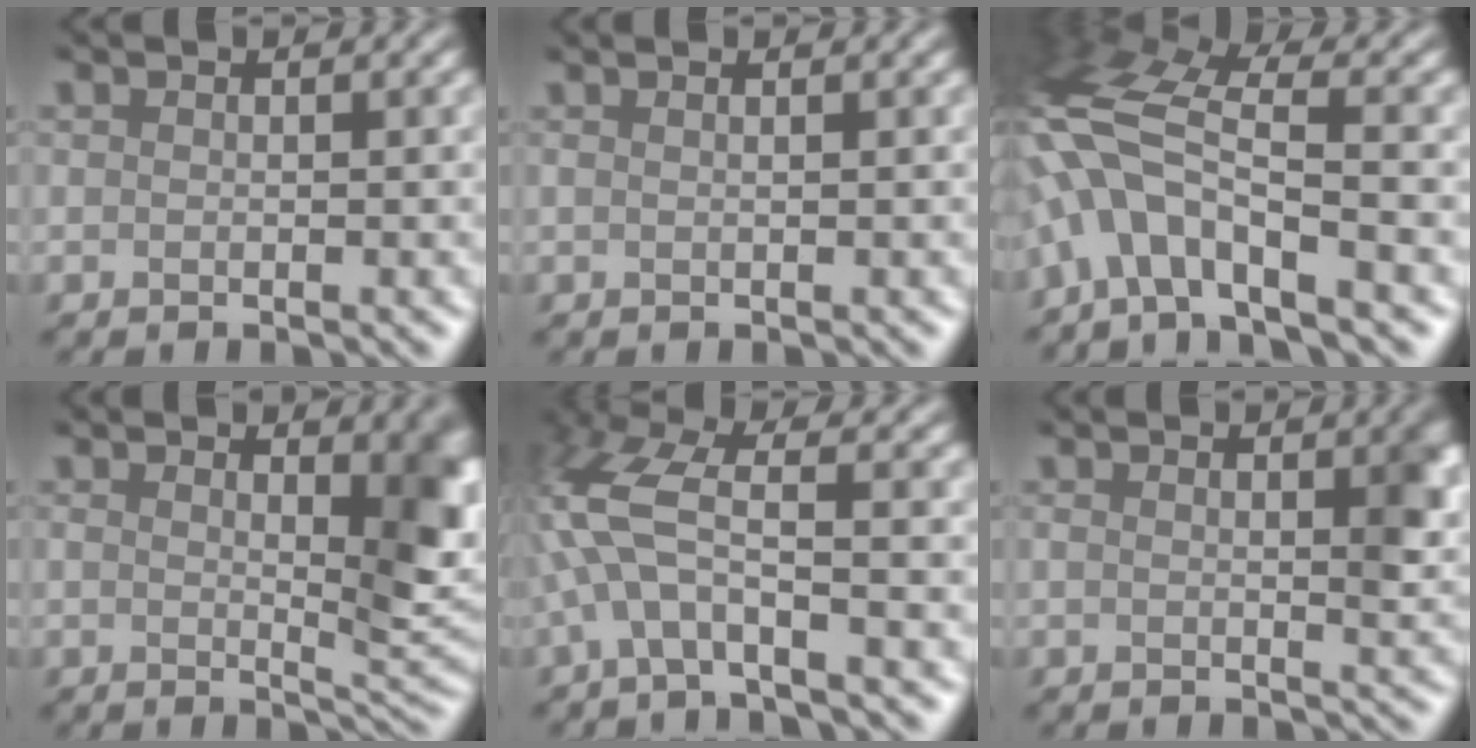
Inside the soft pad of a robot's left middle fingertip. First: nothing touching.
{"total": 1.6, "force": [0.9, 0.8, 1.1], "torque": [0.000, 0.018, -0.006]}
{"total": 7.9, "force": [-3.8, 2.6, 6.5], "torque": [-0.146, 0.023, -0.066]}
{"total": 8.3, "force": [2.0, 2.6, 7.6], "torque": [-0.056, 0.020, 0.028]}
{"total": 5.2, "force": [-1.7, 1.5, 4.7], "torque": [-0.141, 0.016, -0.030]}
{"total": 3.0, "force": [0.7, 0.4, 2.9], "torque": [-0.030, 0.013, 0.014]}